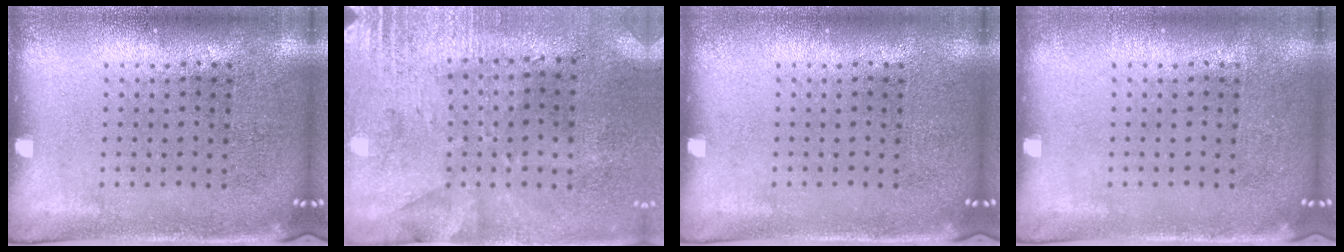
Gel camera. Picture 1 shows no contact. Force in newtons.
{"total": 2.8, "press": 2.2, "slide": 1.6}
{"total": 0.0}
{"total": 0.0}